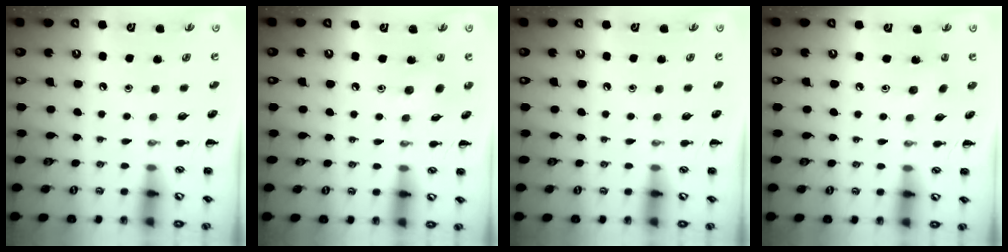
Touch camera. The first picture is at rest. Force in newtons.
{"total": 3.8, "press": 3.7, "slide": 1.1}
{"total": 0.0}
{"total": 2.0, "press": 1.9, "slide": 0.6}